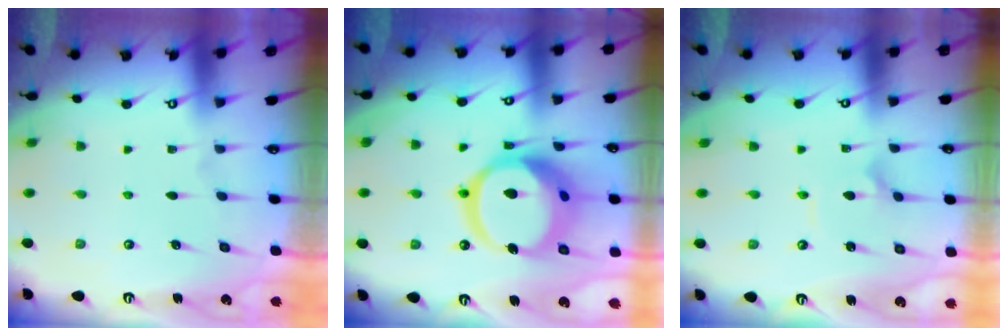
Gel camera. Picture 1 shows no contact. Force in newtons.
{"total": 19.7, "press": 19.6, "slide": 2.1}
{"total": 2.3, "press": 2.3, "slide": 0.1}